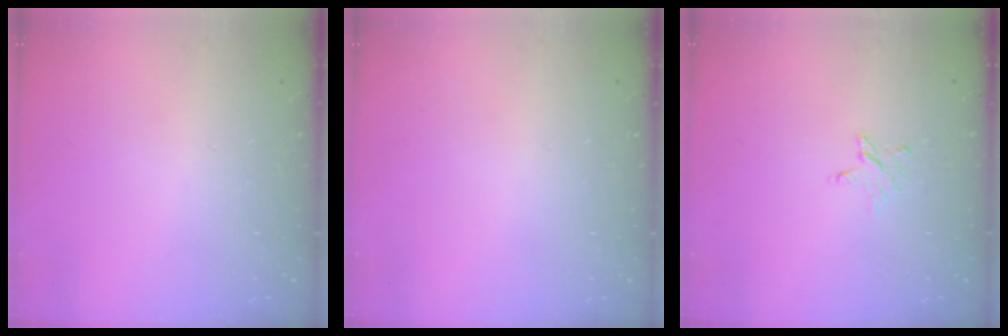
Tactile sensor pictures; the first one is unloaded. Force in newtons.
{"total": 0.0}
{"total": 2.5, "press": 2.5, "slide": 0.2}